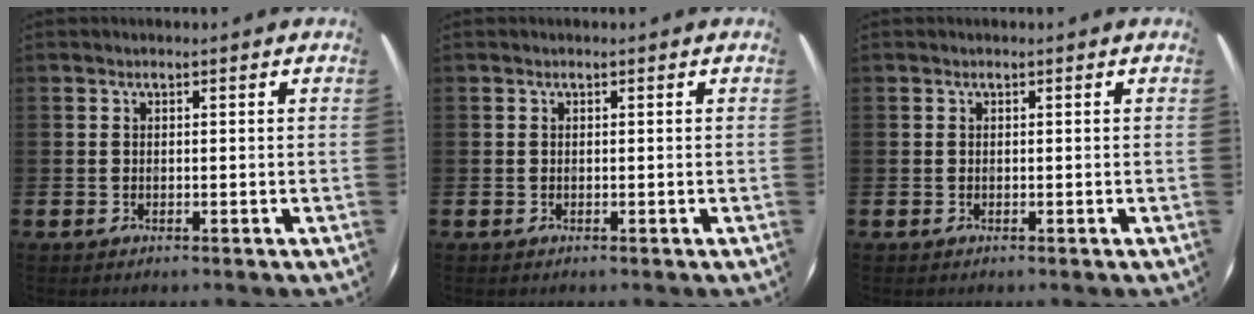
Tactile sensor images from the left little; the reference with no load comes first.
{"total": 0.0}
{"total": 0.0}